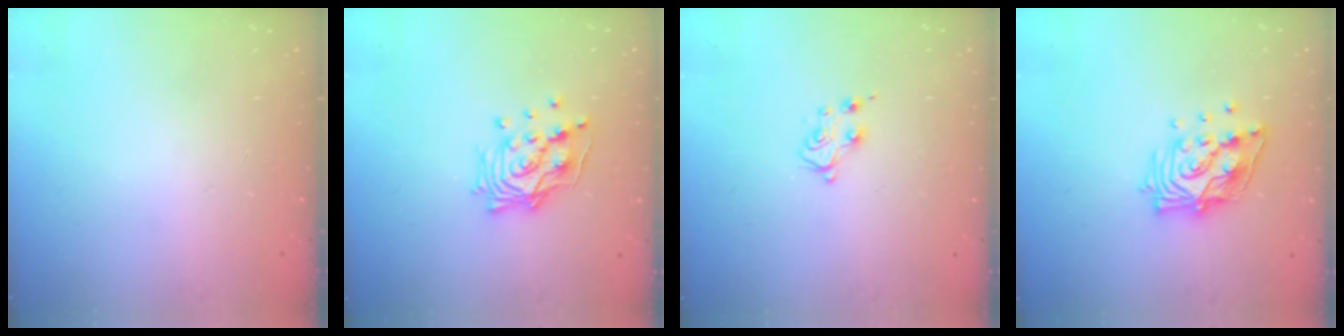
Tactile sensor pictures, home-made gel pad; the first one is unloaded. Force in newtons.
{"total": 13.7, "press": 13.6, "slide": 1.7}
{"total": 5.4, "press": 5.4, "slide": 0.7}
{"total": 14.1, "press": 14.0, "slide": 1.2}